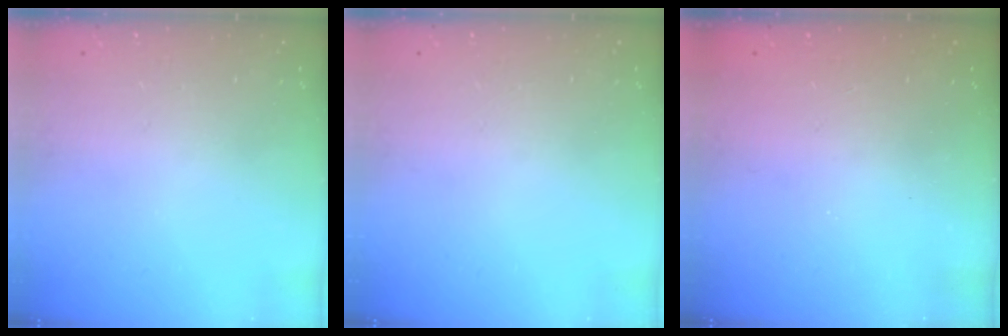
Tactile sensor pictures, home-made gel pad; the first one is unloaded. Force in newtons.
{"total": 0.0}
{"total": 2.5, "press": 2.4, "slide": 0.8}